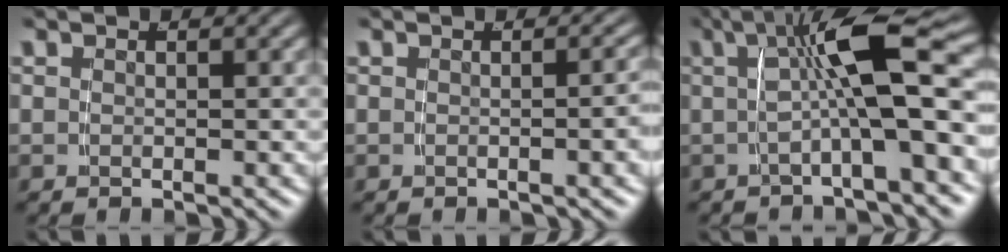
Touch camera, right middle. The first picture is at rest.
{"total": 1.6, "force": [-0.4, -0.1, 1.6], "torque": [-0.012, 0.013, -0.011]}
{"total": 7.9, "force": [0.7, 1.8, 7.7], "torque": [-0.109, 0.021, 0.009]}